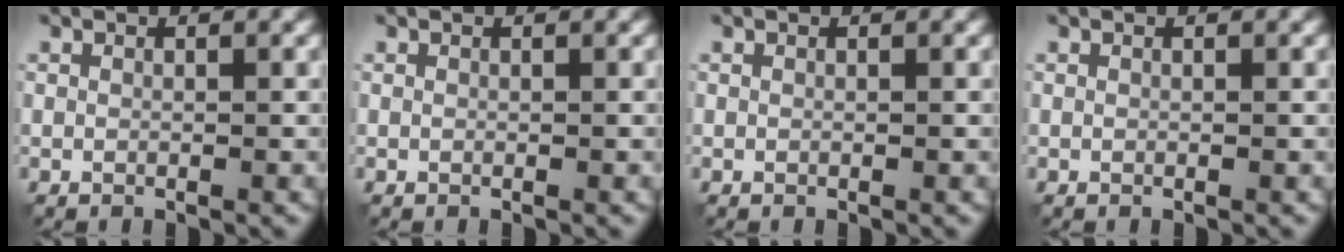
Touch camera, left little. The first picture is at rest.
{"total": 0.0}
{"total": 0.0}
{"total": 0.0}